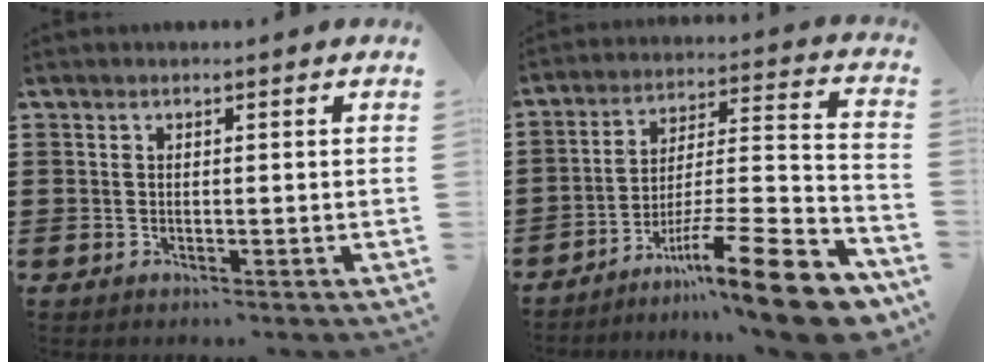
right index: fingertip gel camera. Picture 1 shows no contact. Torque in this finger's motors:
{"motor_torque": [1.67, -0.47, 1.05, 0.18]}